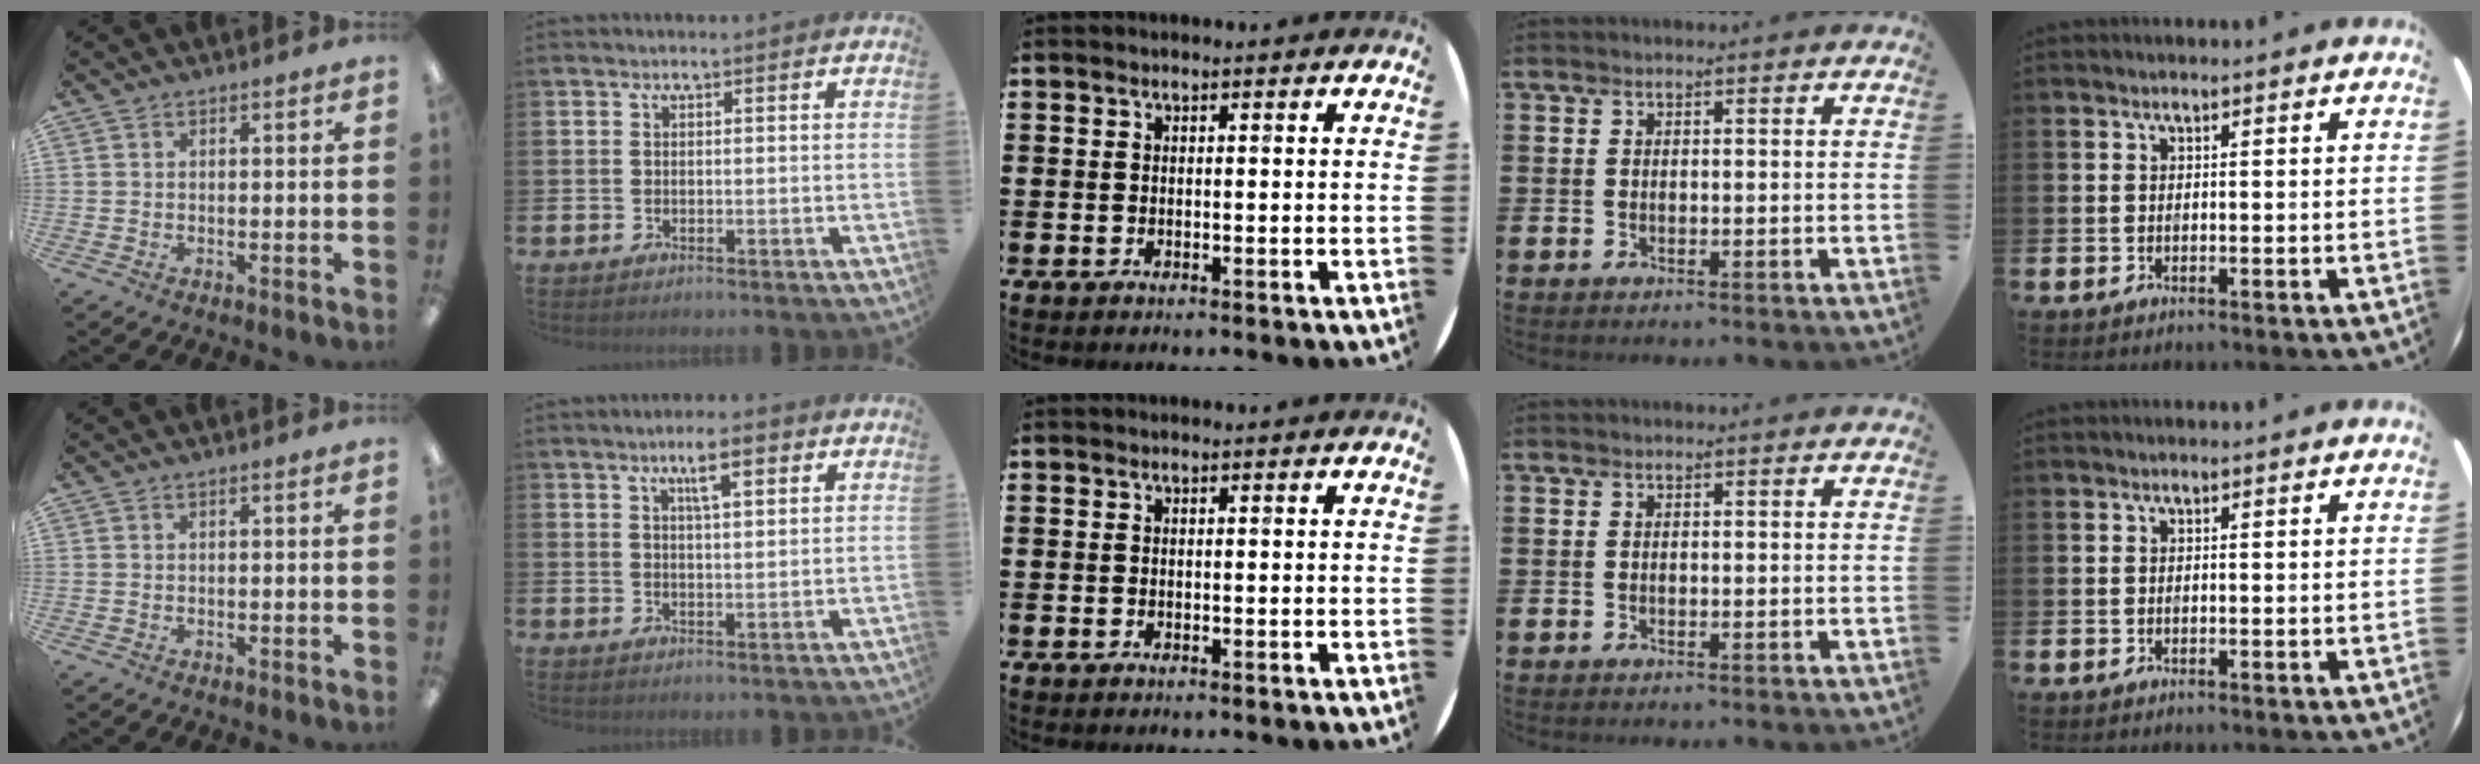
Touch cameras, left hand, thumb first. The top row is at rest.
{"index": {"total": 5.7, "force": [3.5, 1.6, 4.2], "torque": [-0.064, -0.010, 0.053]}}